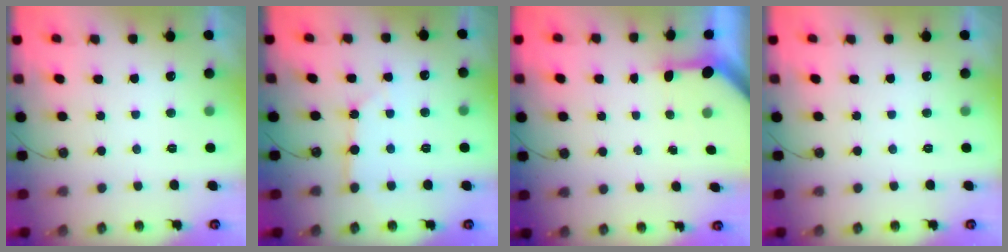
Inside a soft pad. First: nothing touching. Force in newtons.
{"total": 3.4, "press": 3.4, "slide": 0.2}
{"total": 3.2, "press": 3.2, "slide": 0.2}
{"total": 0.0}